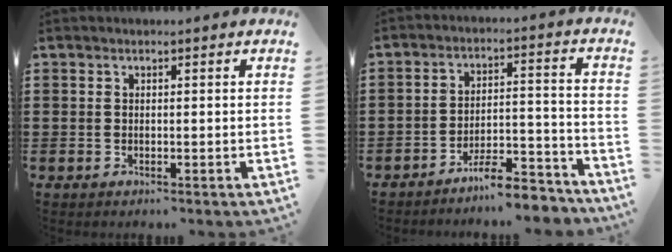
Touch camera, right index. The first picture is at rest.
{"total": 7.6, "force": [-6.9, 1.1, 2.9], "torque": [-0.046, 0.017, -0.130]}